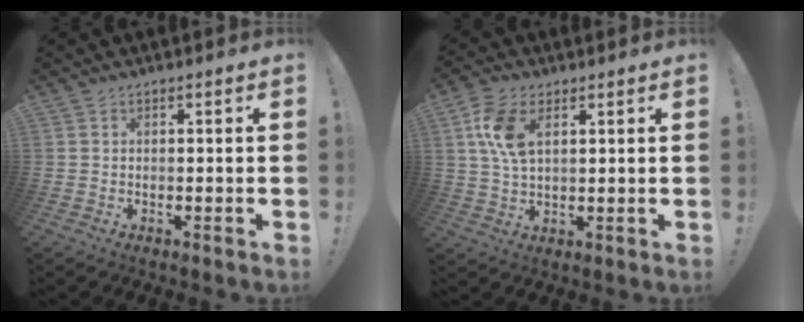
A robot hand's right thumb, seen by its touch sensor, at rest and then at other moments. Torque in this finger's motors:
{"motor_torque": [0.94, 1.07, 0.14, 0.10, 0.02]}